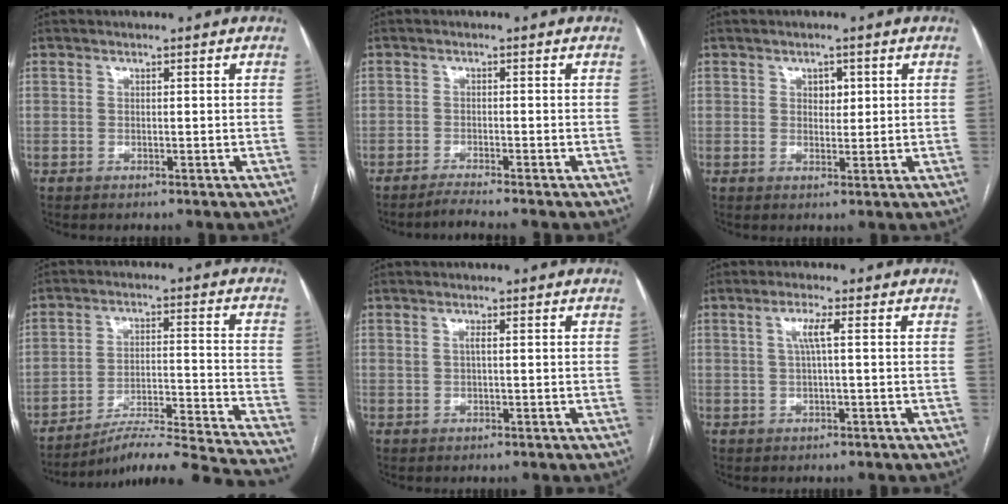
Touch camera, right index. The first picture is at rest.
{"total": 2.9, "force": [-2.6, -1.1, 0.8], "torque": [-0.016, -0.009, -0.046]}
{"total": 2.1, "force": [0.7, 1.5, 1.3], "torque": [-0.014, 0.001, 0.010]}
{"total": 22.8, "force": [-21.3, -1.7, 7.9], "torque": [-0.065, -0.015, -0.296]}
{"total": 1.0, "force": [0.2, 0.2, 0.9], "torque": [-0.020, 0.007, 0.006]}
{"total": 2.9, "force": [0.5, 0.0, 2.9], "torque": [-0.058, 0.006, 0.011]}